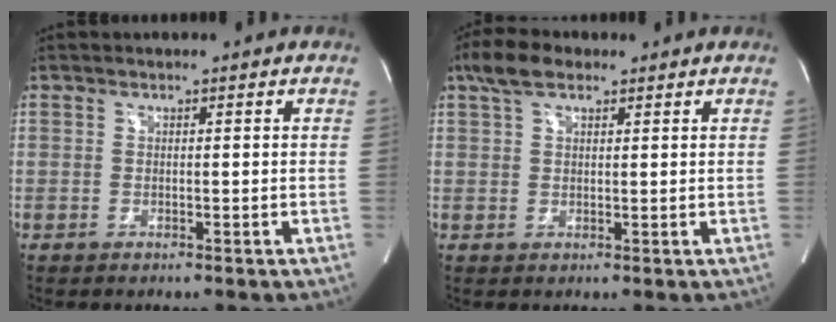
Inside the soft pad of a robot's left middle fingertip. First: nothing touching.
{"total": 5.0, "force": [3.2, 2.2, 3.1], "torque": [-0.069, 0.023, 0.063]}